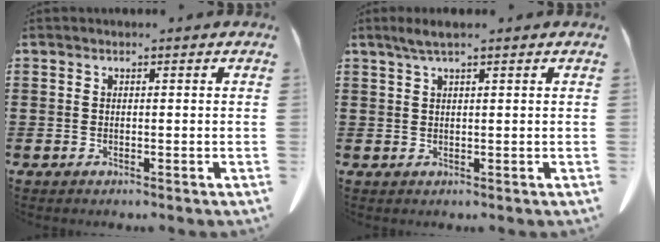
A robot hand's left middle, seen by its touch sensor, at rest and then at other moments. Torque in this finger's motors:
{"motor_torque": [0.19, -0.12, 0.05, 0.03]}